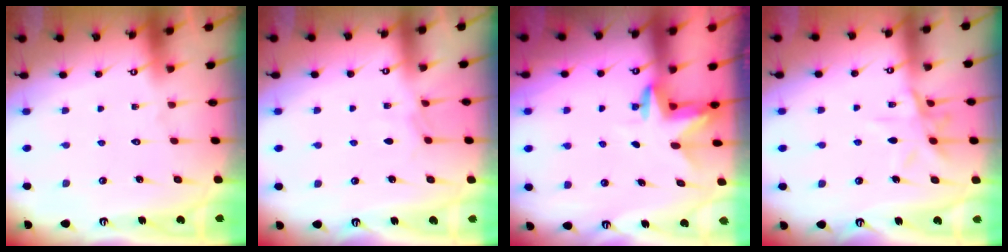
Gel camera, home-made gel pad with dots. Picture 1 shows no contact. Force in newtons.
{"total": 3.2, "press": 3.2, "slide": 0.5}
{"total": 3.3, "press": 3.3, "slide": 0.3}
{"total": 9.0, "press": 9.0, "slide": 0.9}